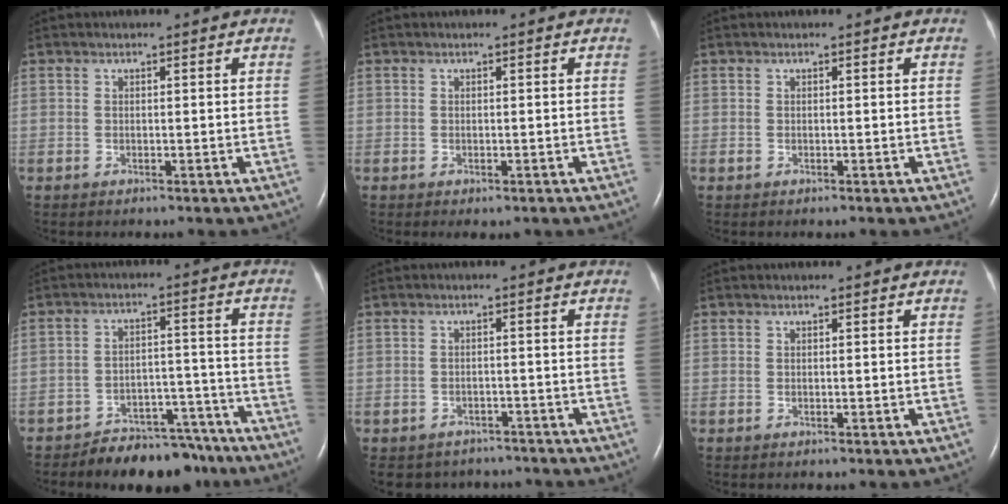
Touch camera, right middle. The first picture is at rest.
{"total": 0.6, "force": [-0.4, 0.3, 0.4], "torque": [-0.009, -0.003, 0.000]}
{"total": 0.0}
{"total": 11.4, "force": [-10.1, 4.4, 2.9], "torque": [-0.011, 0.028, -0.142]}
{"total": 7.0, "force": [-6.4, 3.0, 0.3], "torque": [-0.006, 0.009, -0.075]}
{"total": 0.0}